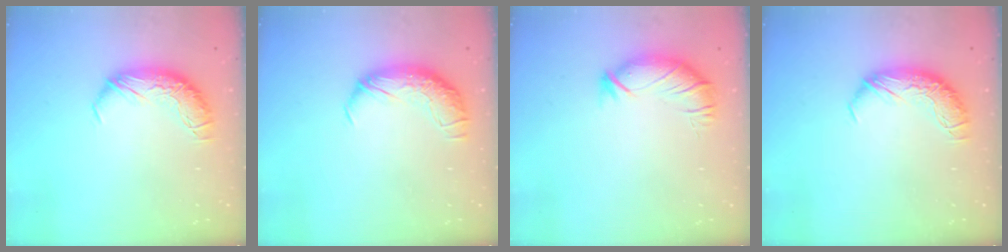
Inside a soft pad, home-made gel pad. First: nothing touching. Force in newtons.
{"total": 1.5, "press": 0.2, "slide": 1.5}
{"total": 3.1, "press": 2.4, "slide": 2.0}
{"total": 0.0}